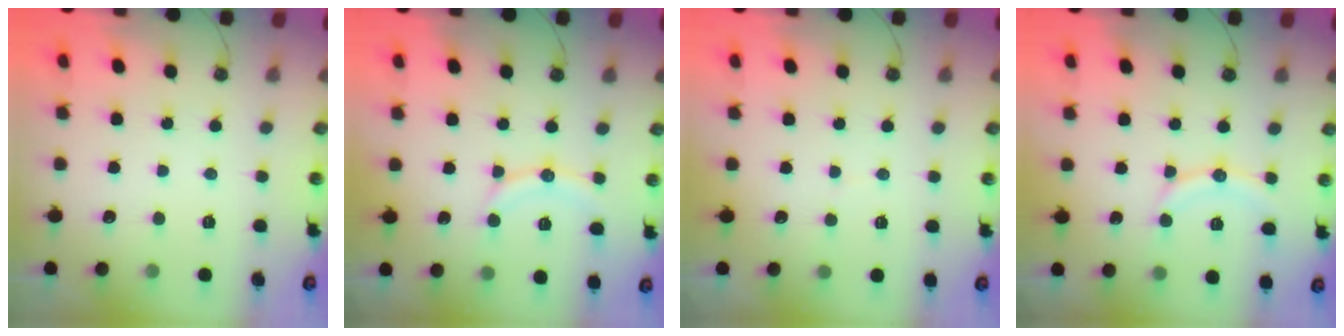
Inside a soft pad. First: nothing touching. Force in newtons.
{"total": 9.4, "press": 9.4, "slide": 0.5}
{"total": 2.7, "press": 2.6, "slide": 0.2}
{"total": 9.4, "press": 9.4, "slide": 0.5}